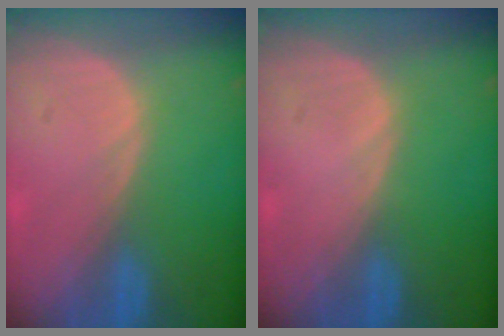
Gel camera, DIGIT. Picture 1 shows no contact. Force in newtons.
{"total": 0.0}